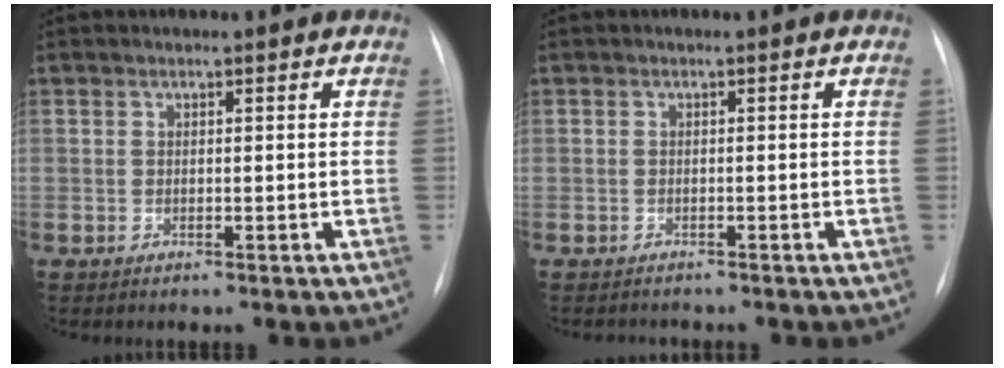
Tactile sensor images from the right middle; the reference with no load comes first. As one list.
[{"total": 1.5, "force": [-1.3, 0.7, -0.1], "torque": [-0.002, -0.002, -0.020]}]